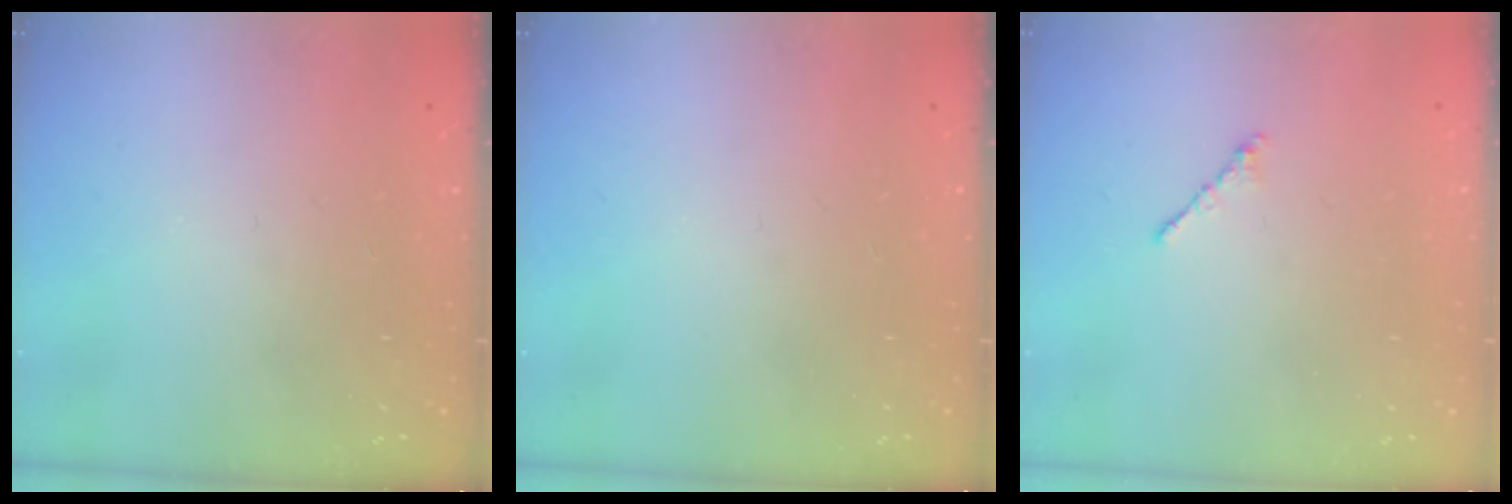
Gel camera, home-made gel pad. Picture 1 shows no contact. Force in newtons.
{"total": 0.0}
{"total": 0.9, "press": 0.7, "slide": 0.5}